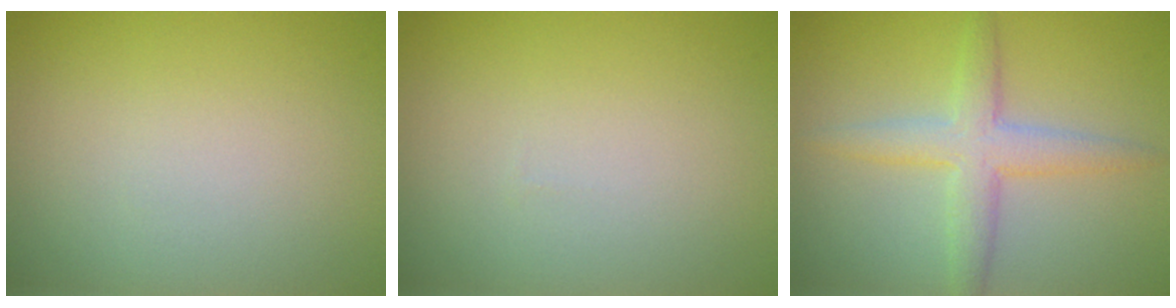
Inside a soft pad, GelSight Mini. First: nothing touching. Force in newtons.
{"total": 0.0}
{"total": 3.8, "press": 3.8, "slide": 0.1}